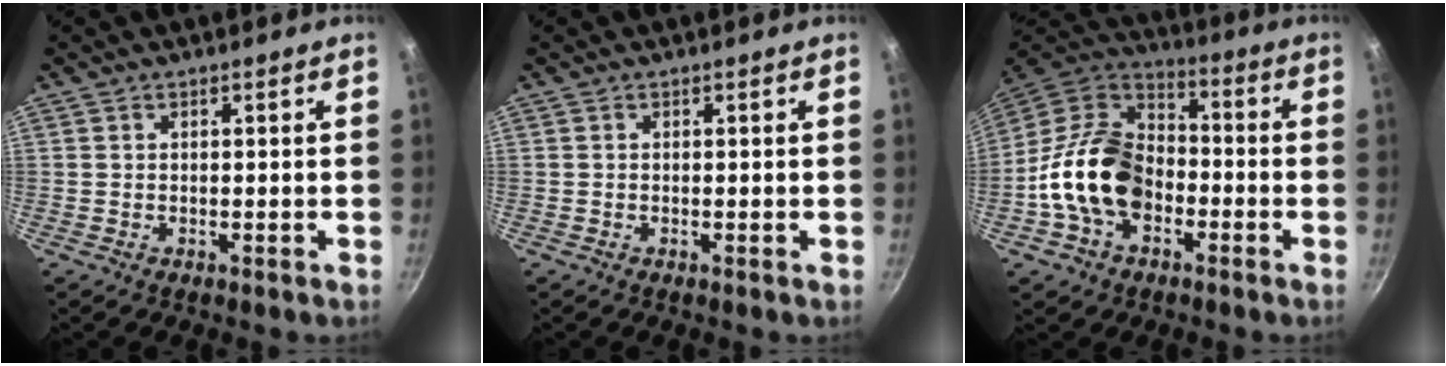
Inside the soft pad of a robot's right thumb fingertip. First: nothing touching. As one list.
[{"total": 0.0}, {"total": 17.6, "force": [-4.7, 12.2, 11.8], "torque": [-0.177, 0.044, -0.106]}]